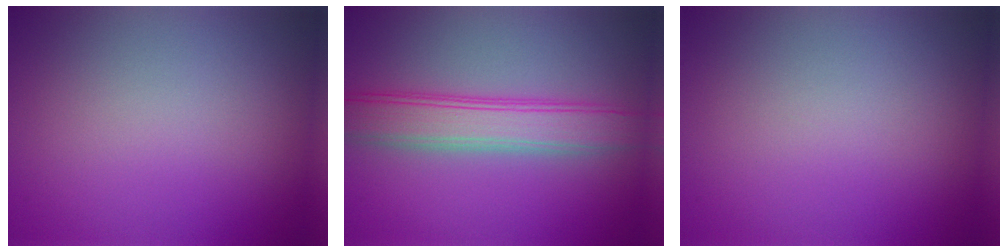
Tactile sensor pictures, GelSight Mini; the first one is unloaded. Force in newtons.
{"total": 5.4, "press": 5.4, "slide": 0.2}
{"total": 0.0}